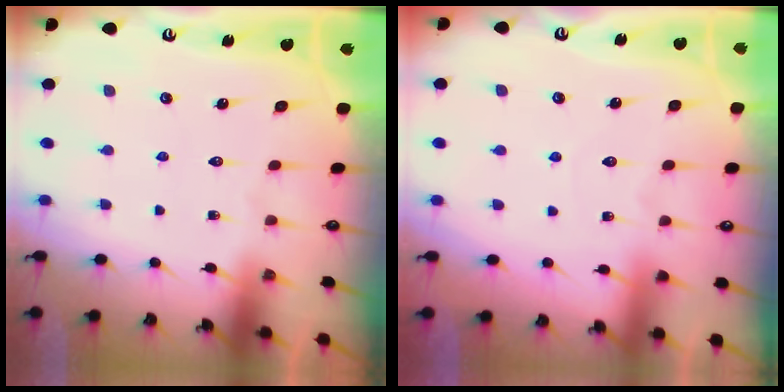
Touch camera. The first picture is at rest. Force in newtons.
{"total": 2.8, "press": 2.8, "slide": 0.4}